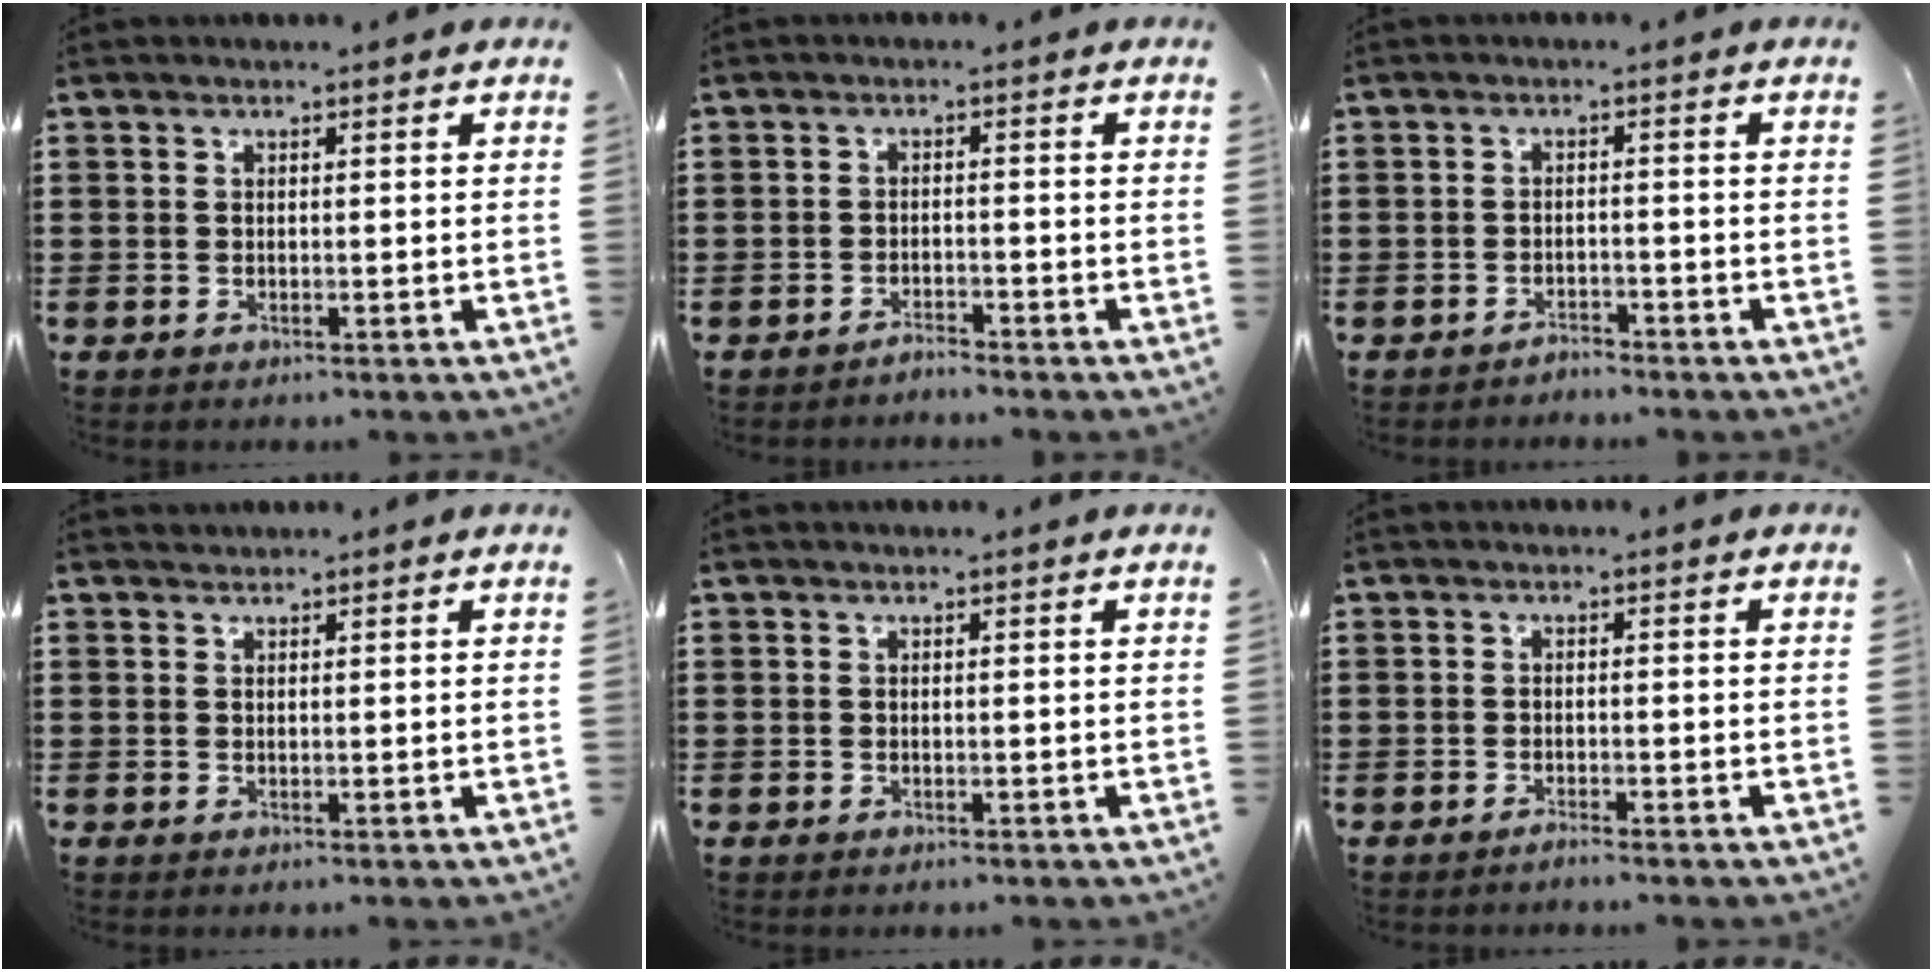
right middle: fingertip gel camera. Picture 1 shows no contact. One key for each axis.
{"total": 1.8, "fx": -1.8, "fy": 0.0, "fz": 0.1, "tx": -0.010, "ty": 0.001, "tz": -0.035}
{"total": 1.9, "fx": -1.9, "fy": 0.1, "fz": 0.0, "tx": -0.008, "ty": -0.001, "tz": -0.039}
{"total": 0.6, "fx": 0.6, "fy": 0.1, "fz": -0.2, "tx": 0.003, "ty": 0.002, "tz": 0.011}
{"total": 0.0}
{"total": 0.9, "fx": -0.9, "fy": -0.2, "fz": 0.4, "tx": -0.010, "ty": -0.006, "tz": -0.015}